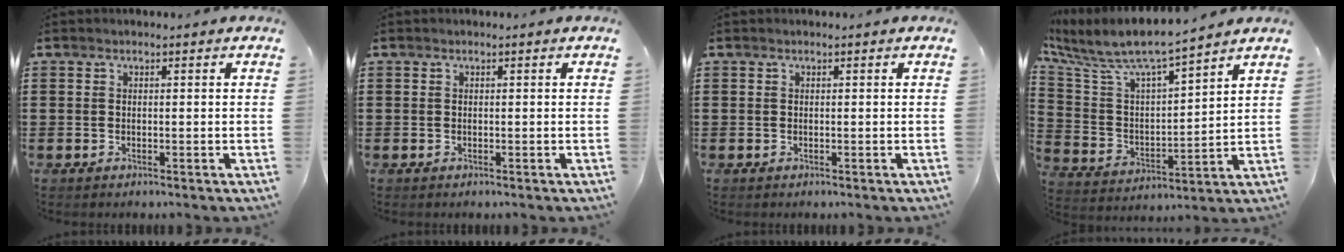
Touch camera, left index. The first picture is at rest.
{"total": 0.0}
{"total": 0.0}
{"total": 7.7, "force": [7.1, 0.8, 2.9], "torque": [-0.094, -0.051, 0.116]}